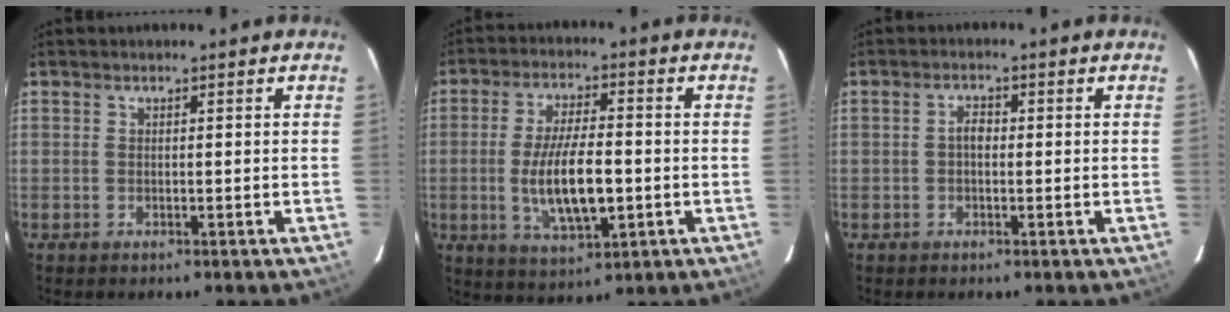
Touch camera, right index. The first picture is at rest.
{"total": 11.9, "force": [-2.0, 4.1, 11.0], "torque": [-0.212, -0.010, -0.029]}
{"total": 1.8, "force": [-0.3, 1.2, 1.3], "torque": [-0.024, 0.009, -0.007]}